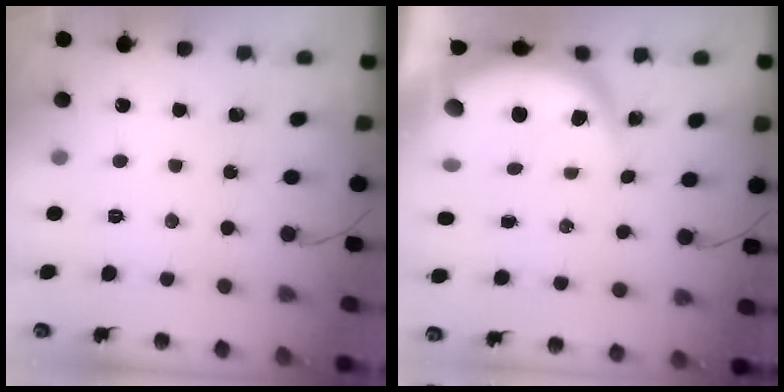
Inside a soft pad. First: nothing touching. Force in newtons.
{"total": 7.8, "press": 7.7, "slide": 1.0}